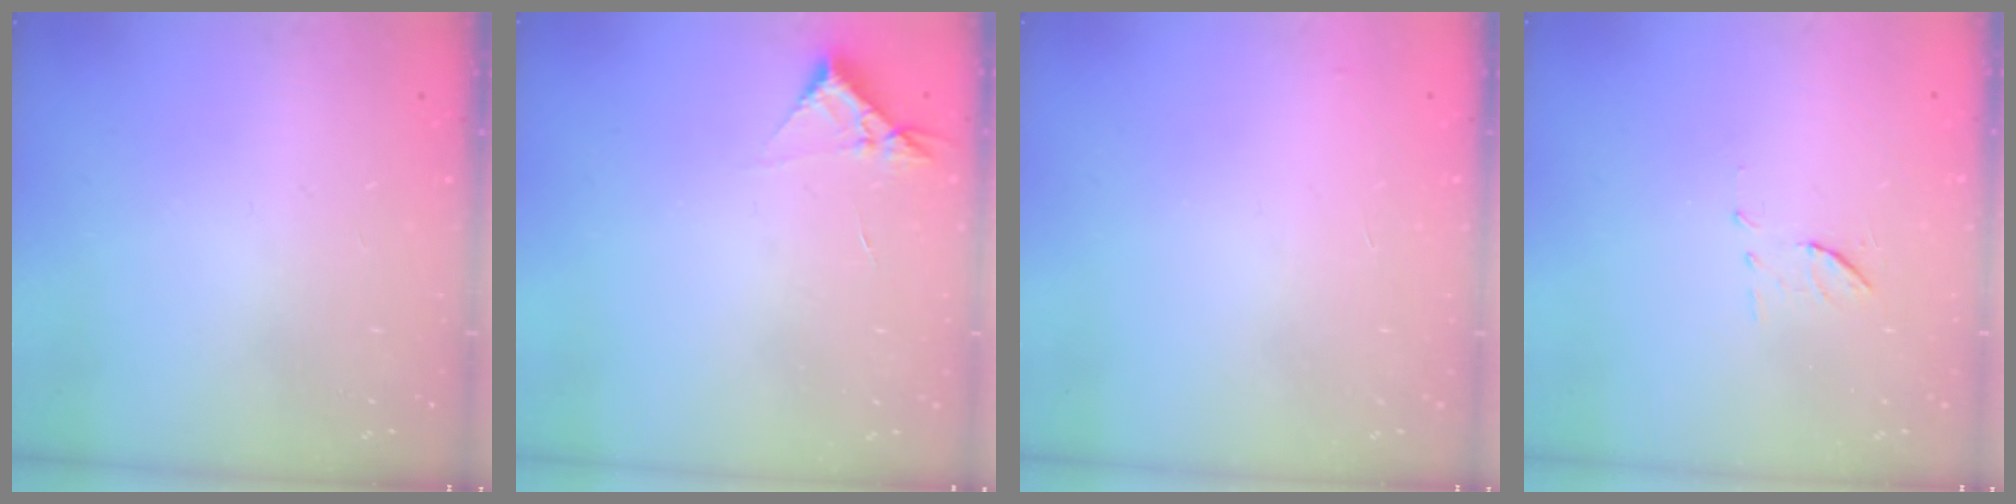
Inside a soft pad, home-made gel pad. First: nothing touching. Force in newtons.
{"total": 3.1, "press": 3.1, "slide": 0.5}
{"total": 2.9, "press": 2.9, "slide": 0.1}
{"total": 6.8, "press": 6.6, "slide": 1.8}